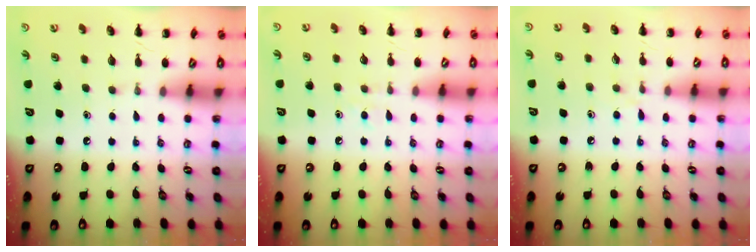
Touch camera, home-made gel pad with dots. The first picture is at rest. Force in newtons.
{"total": 2.9, "press": 2.7, "slide": 1.1}
{"total": 5.5, "press": 5.1, "slide": 2.2}